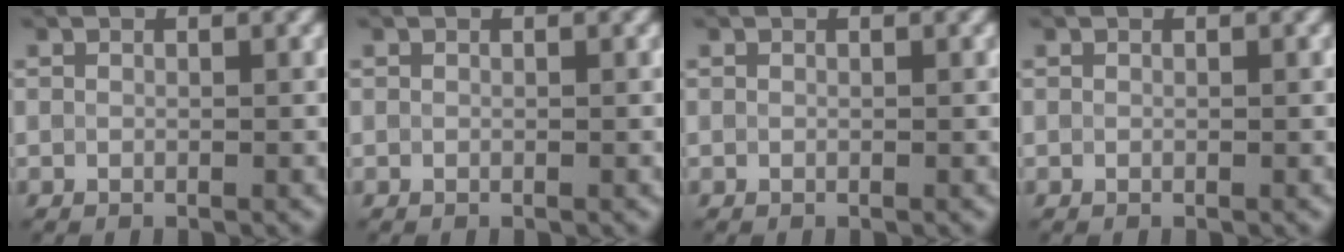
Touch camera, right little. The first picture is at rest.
{"total": 0.0}
{"total": 0.0}
{"total": 0.0}